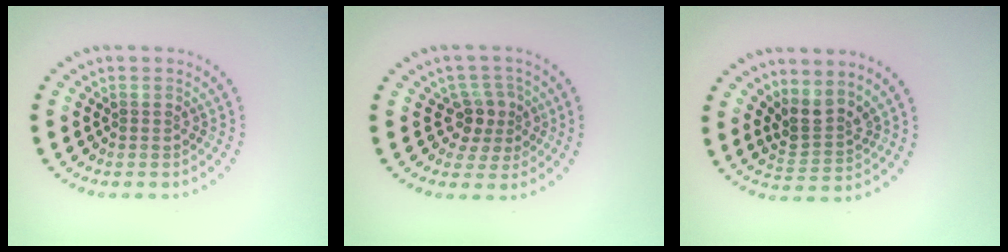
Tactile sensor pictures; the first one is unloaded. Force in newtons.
{"total": 2.7, "press": 2.4, "slide": 1.3}
{"total": 2.7, "press": 2.1, "slide": 1.8}